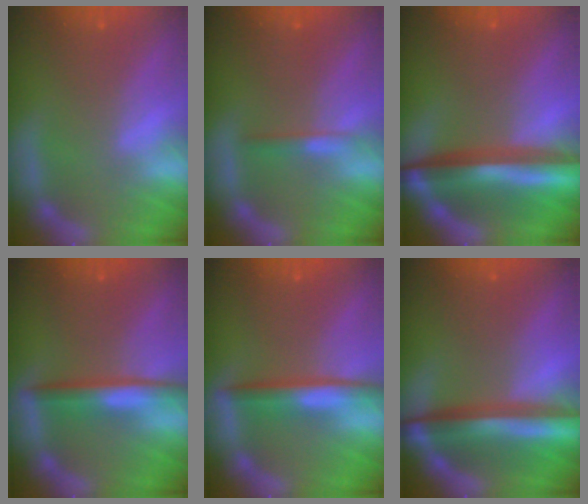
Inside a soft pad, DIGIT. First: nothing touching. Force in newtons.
{"total": 1.4}
{"total": 10.0}
{"total": 4.0}
{"total": 4.0}
{"total": 8.6}